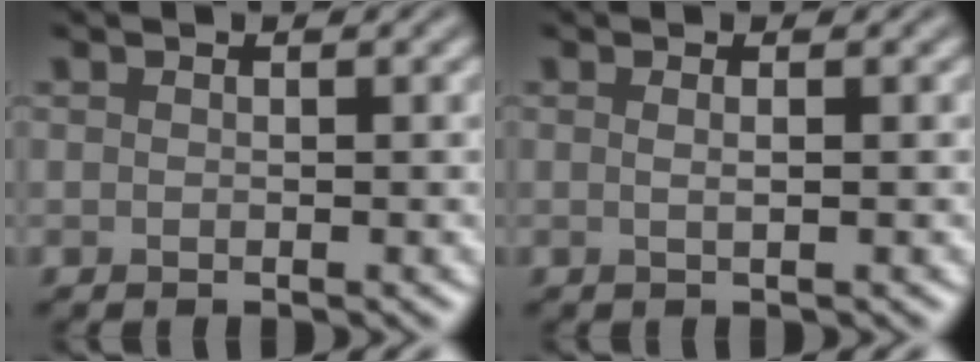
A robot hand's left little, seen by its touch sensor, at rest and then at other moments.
{"total": 1.3, "force": [0.1, 0.6, 1.1], "torque": [-0.009, 0.003, -0.014]}